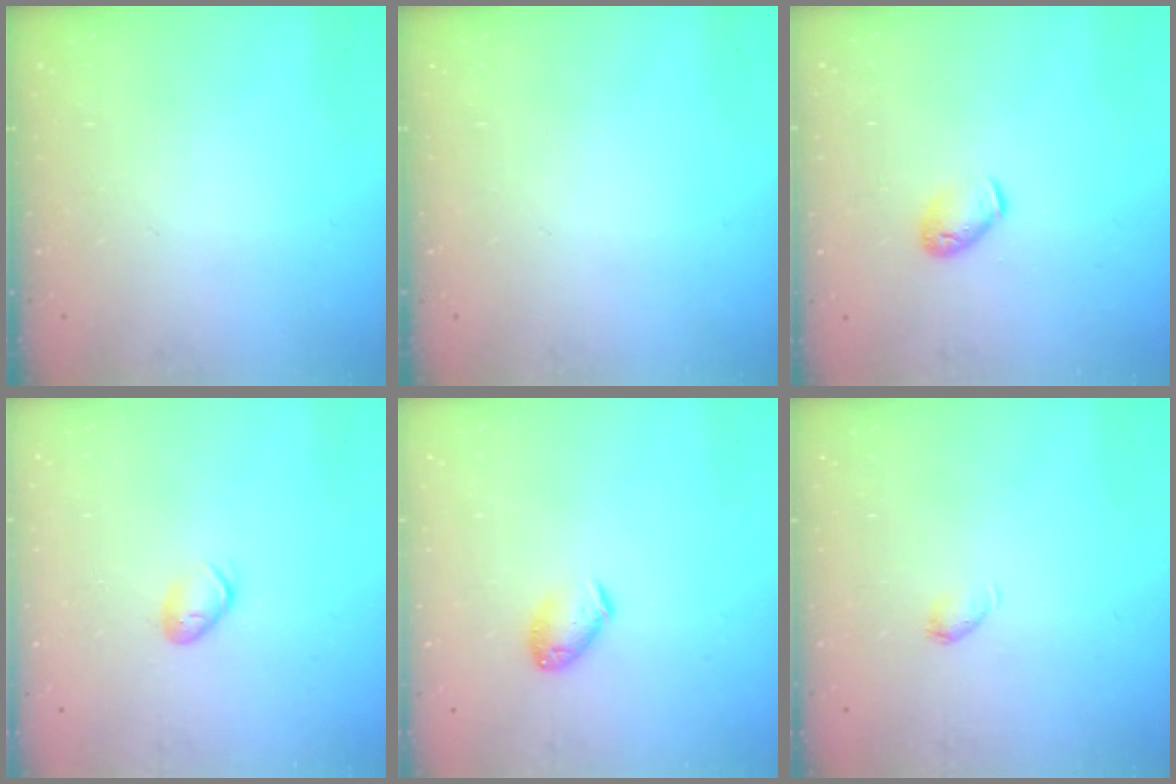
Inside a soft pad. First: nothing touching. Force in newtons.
{"total": 0.0}
{"total": 6.4, "press": 6.2, "slide": 1.2}
{"total": 5.7, "press": 5.6, "slide": 0.9}
{"total": 7.8, "press": 7.7, "slide": 1.0}
{"total": 3.1, "press": 3.1, "slide": 0.5}